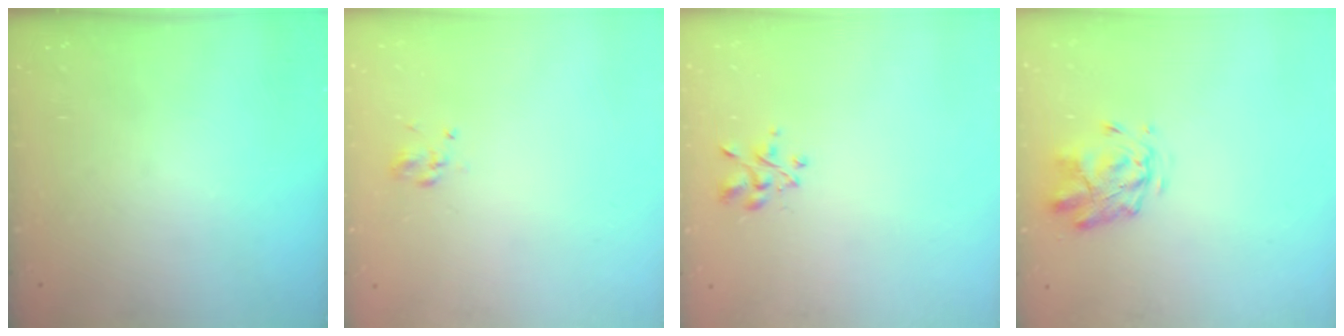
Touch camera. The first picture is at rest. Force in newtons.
{"total": 2.3, "press": 2.0, "slide": 1.1}
{"total": 1.7, "press": 1.6, "slide": 0.7}
{"total": 2.8, "press": 2.4, "slide": 1.4}